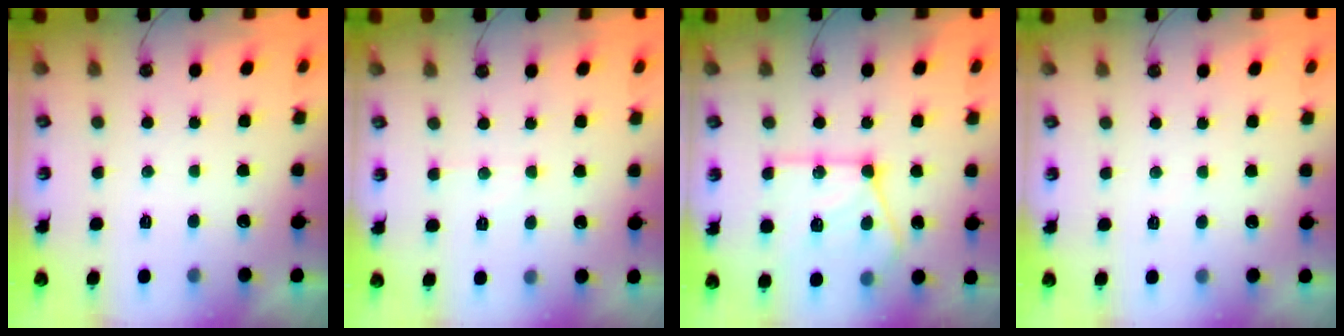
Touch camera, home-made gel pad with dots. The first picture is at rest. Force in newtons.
{"total": 4.4, "press": 4.4, "slide": 0.7}
{"total": 17.9, "press": 17.8, "slide": 2.1}
{"total": 2.8, "press": 2.7, "slide": 0.4}